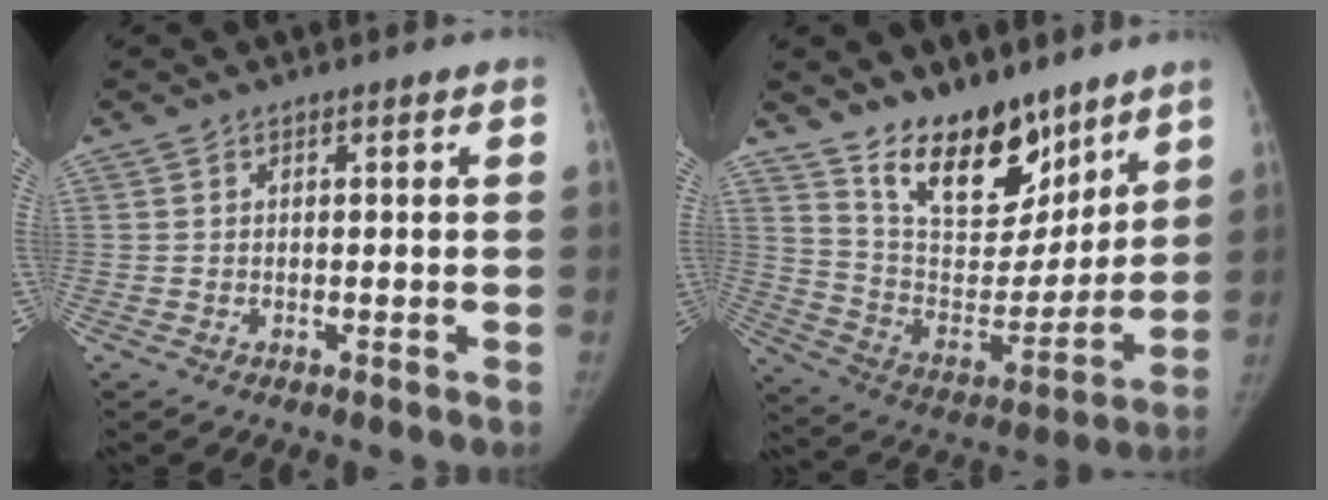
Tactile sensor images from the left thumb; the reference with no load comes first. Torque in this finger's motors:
{"motor_torque": [0.25, 0.24, 1.39, -1.37, 0.07]}